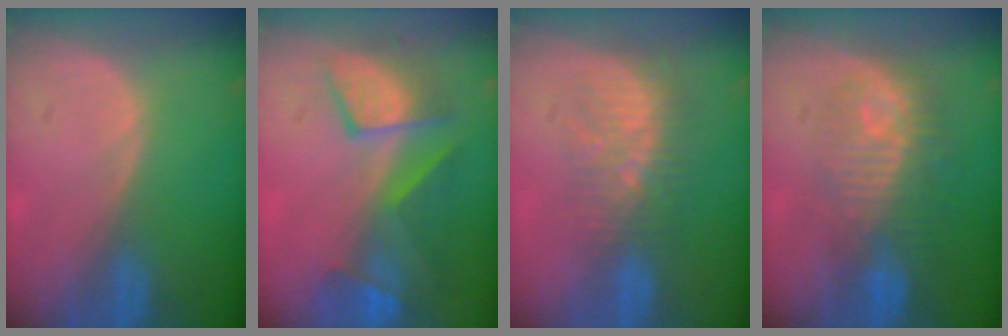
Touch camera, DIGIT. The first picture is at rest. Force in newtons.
{"total": 9.0, "press": 8.3, "slide": 3.6}
{"total": 8.0, "press": 7.0, "slide": 3.8}
{"total": 9.7, "press": 8.9, "slide": 3.9}